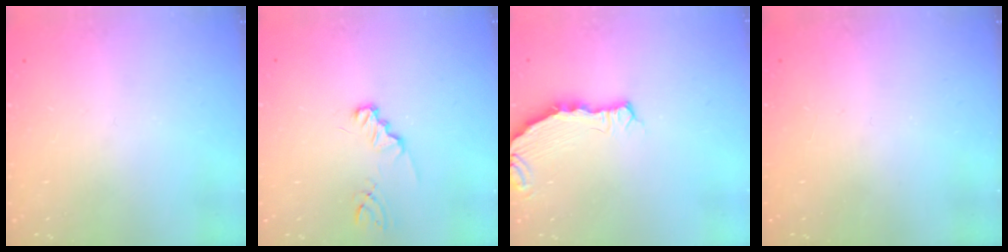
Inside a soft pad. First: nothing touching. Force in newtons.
{"total": 1.8, "press": 1.8, "slide": 0.3}
{"total": 6.5, "press": 5.2, "slide": 3.9}
{"total": 0.0}